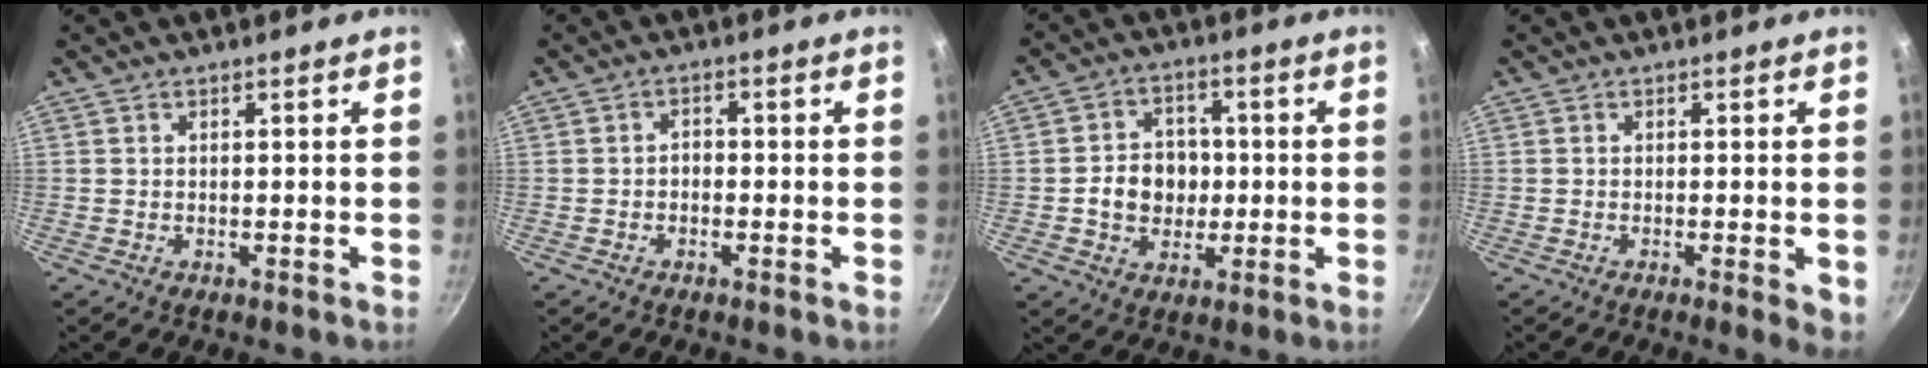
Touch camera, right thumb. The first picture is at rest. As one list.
[{"total": 1.9, "force": [-0.7, 1.4, 1.0], "torque": [-0.009, 0.013, -0.014]}, {"total": 8.9, "force": [-0.7, 7.4, 4.8], "torque": [-0.046, 0.013, -0.016]}, {"total": 3.4, "force": [-0.9, 0.9, 3.2], "torque": [-0.040, -0.005, -0.011]}]